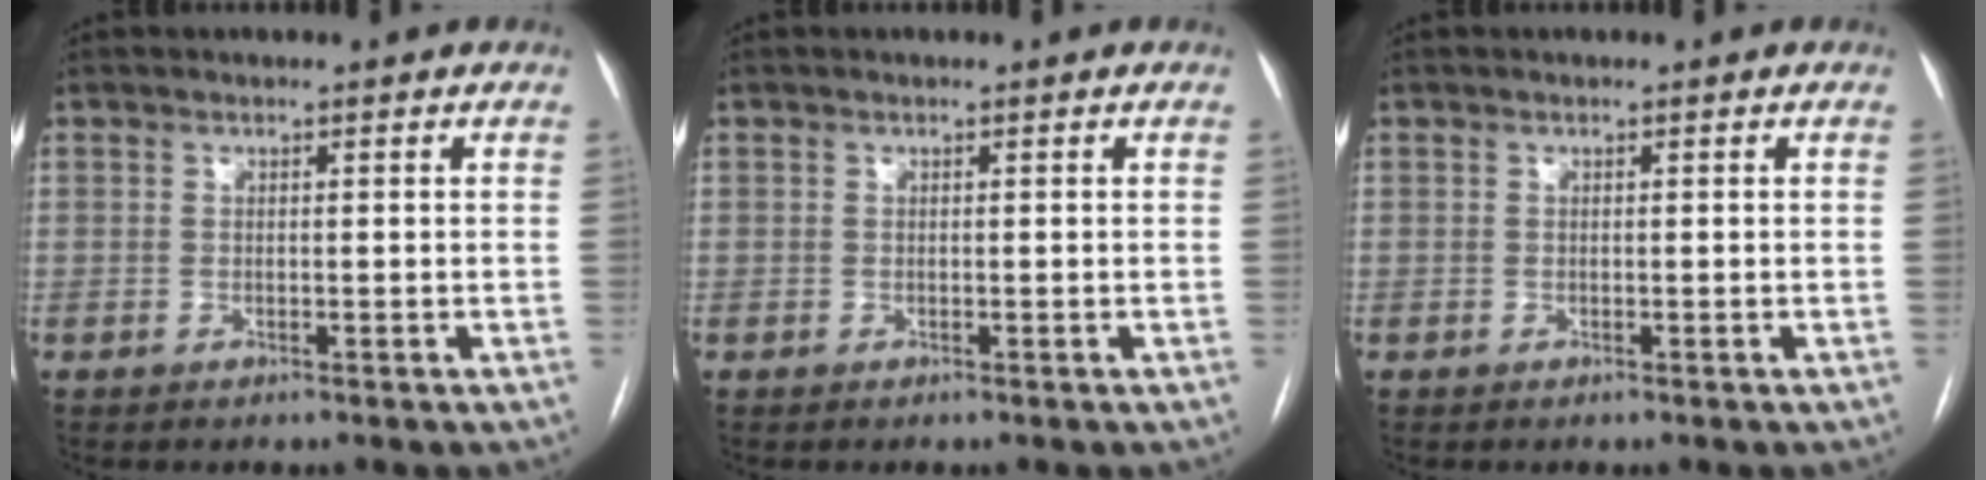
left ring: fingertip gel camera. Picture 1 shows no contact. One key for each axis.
{"total": 0.0}
{"total": 0.0}